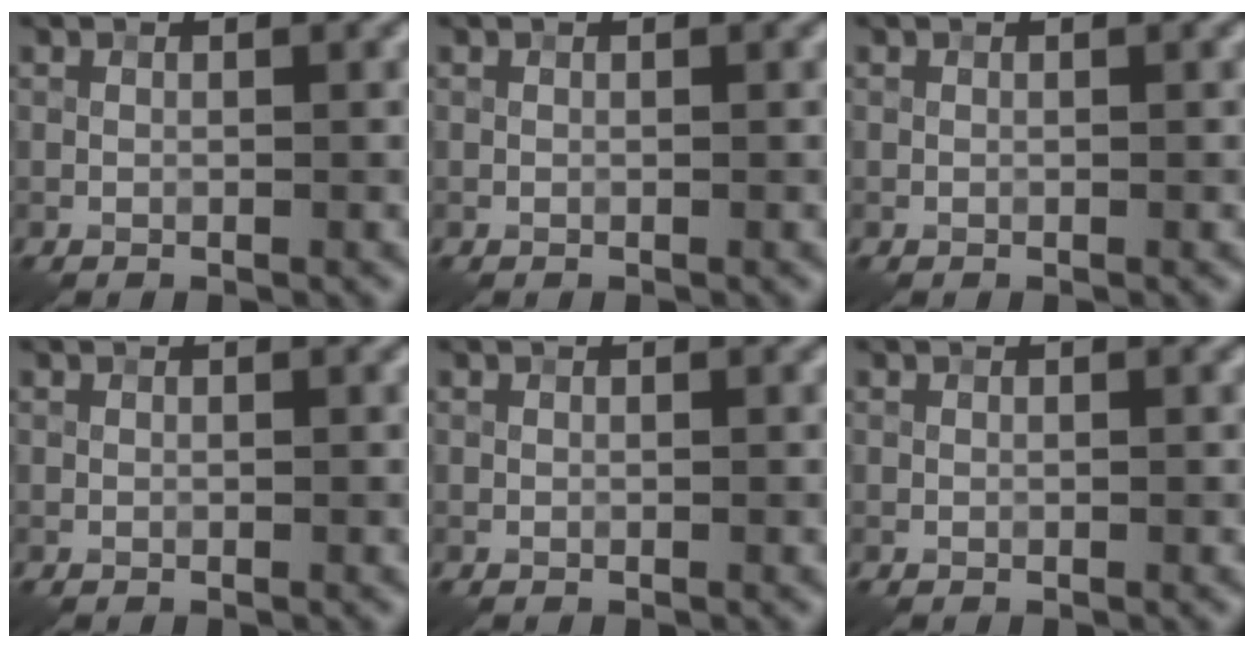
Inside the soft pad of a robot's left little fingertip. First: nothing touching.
{"total": 0.0}
{"total": 0.0}
{"total": 0.0}
{"total": 0.0}
{"total": 0.0}